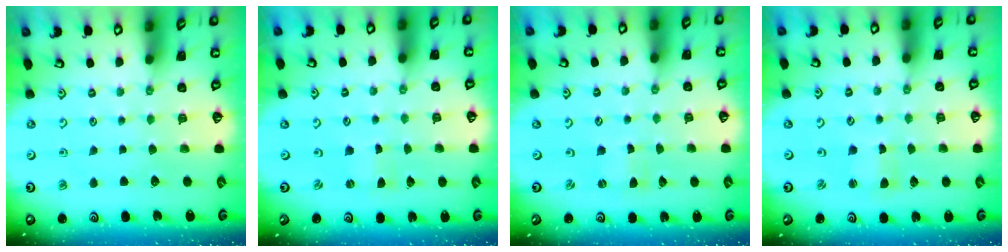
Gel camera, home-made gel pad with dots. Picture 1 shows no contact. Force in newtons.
{"total": 0.0}
{"total": 0.0}
{"total": 1.4, "press": 1.4, "slide": 0.2}